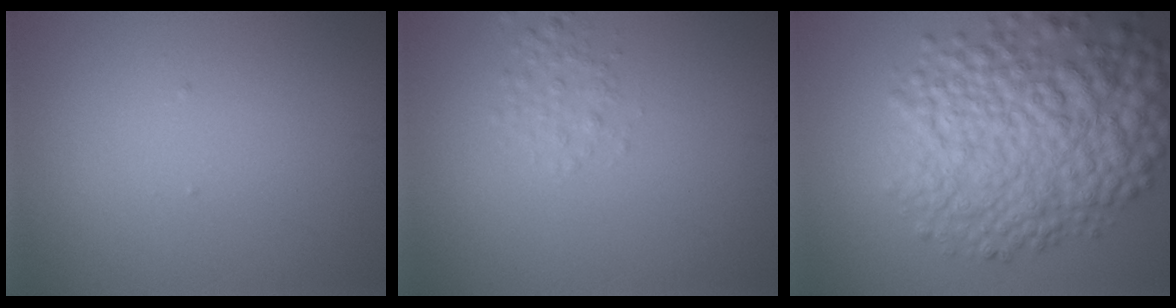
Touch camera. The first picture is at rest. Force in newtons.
{"total": 1.5, "press": 1.5, "slide": 0.1}
{"total": 10.0, "press": 10.0, "slide": 0.2}